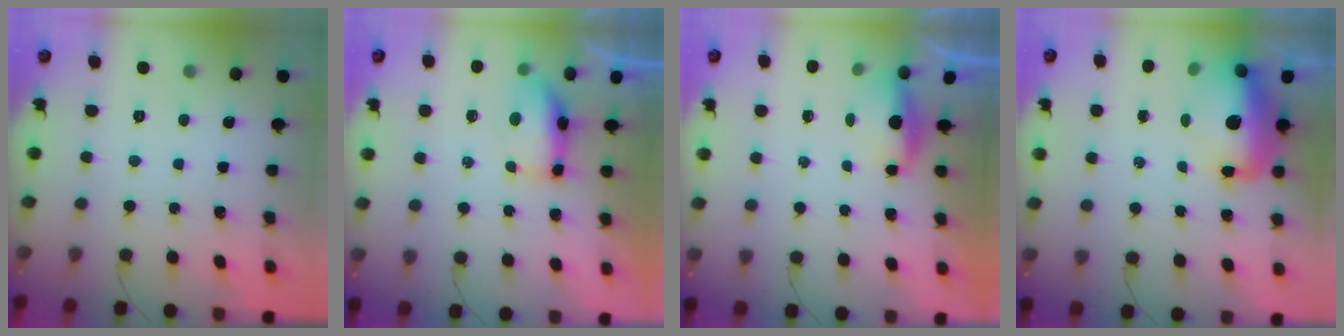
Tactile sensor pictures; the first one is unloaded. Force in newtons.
{"total": 13.3, "press": 8.6, "slide": 10.1}
{"total": 3.5, "press": 3.3, "slide": 0.9}
{"total": 16.0, "press": 15.5, "slide": 3.9}